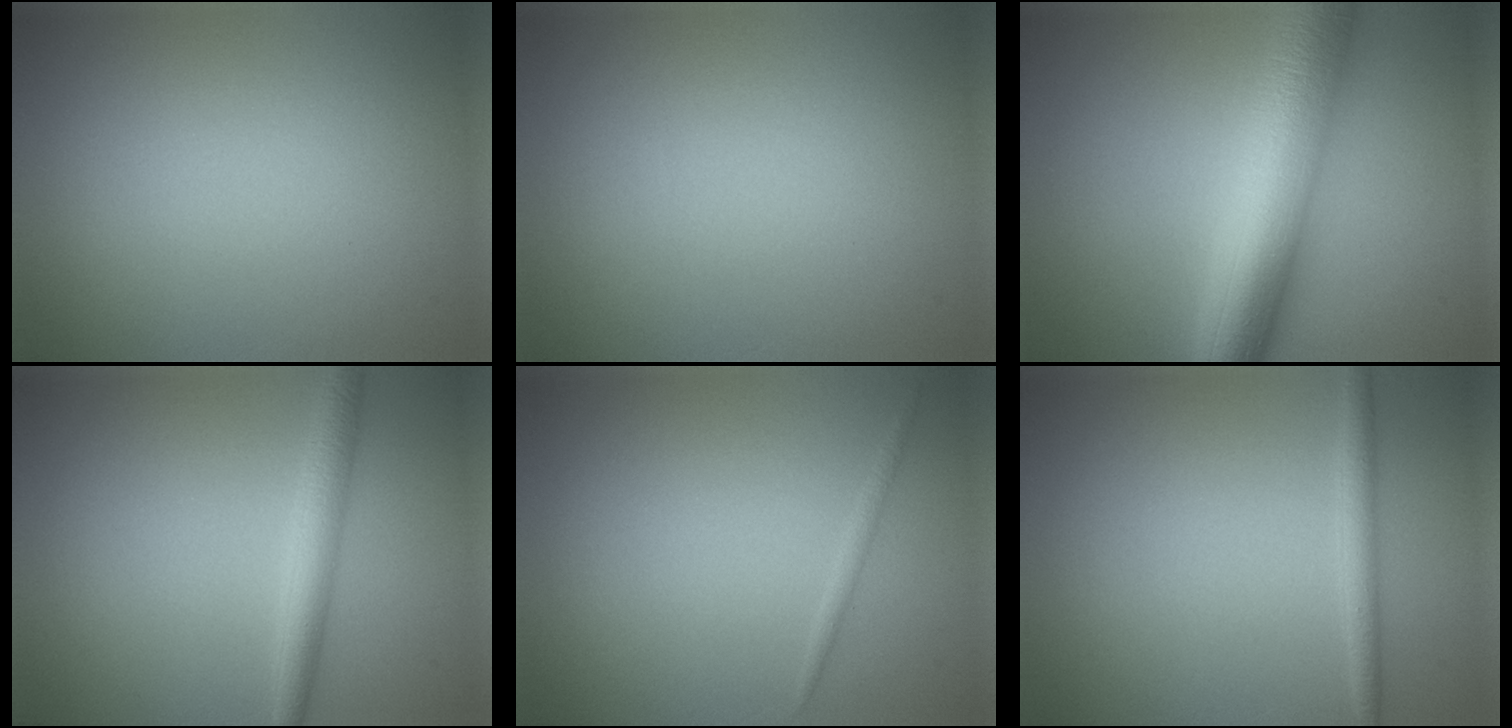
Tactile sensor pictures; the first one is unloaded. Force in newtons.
{"total": 0.0}
{"total": 10.1, "press": 10.1, "slide": 0.2}
{"total": 2.8, "press": 2.8, "slide": 0.1}
{"total": 0.7, "press": 0.7, "slide": 0.0}
{"total": 1.8, "press": 1.8, "slide": 0.1}